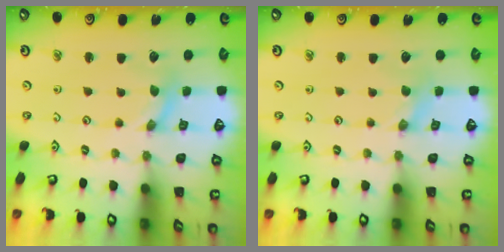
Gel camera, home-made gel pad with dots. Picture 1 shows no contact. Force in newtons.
{"total": 0.0}